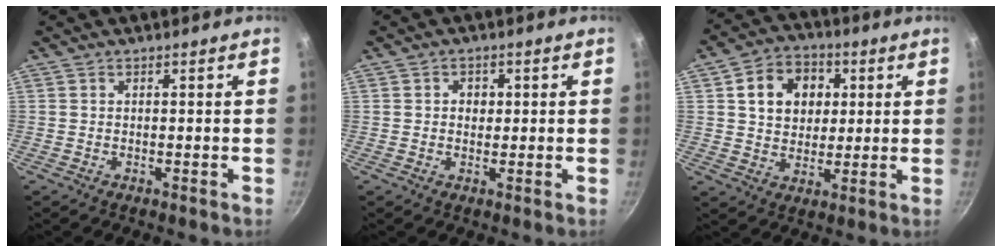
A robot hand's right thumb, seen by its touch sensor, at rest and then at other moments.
{"total": 2.5, "force": [0.4, 2.2, 1.2], "torque": [-0.005, 0.000, 0.003]}
{"total": 11.6, "force": [3.1, 9.2, 6.3], "torque": [-0.073, 0.007, 0.046]}